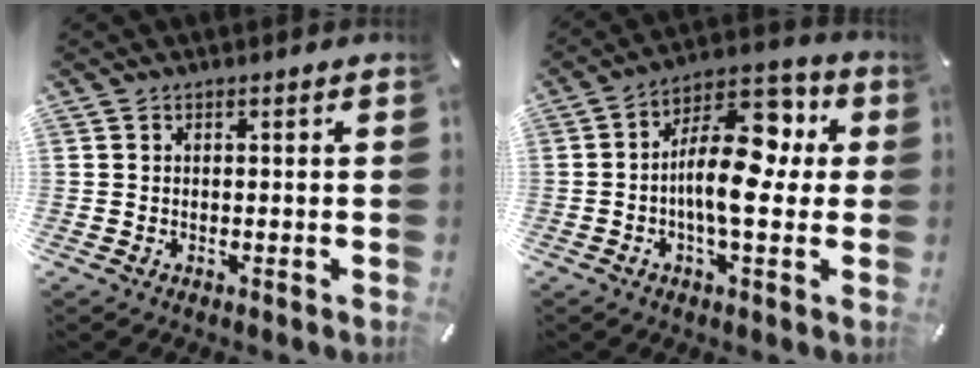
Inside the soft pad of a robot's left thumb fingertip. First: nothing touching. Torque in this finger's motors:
{"motor_torque": [0.61, 0.72, 0.66, 0.07, 0.20]}